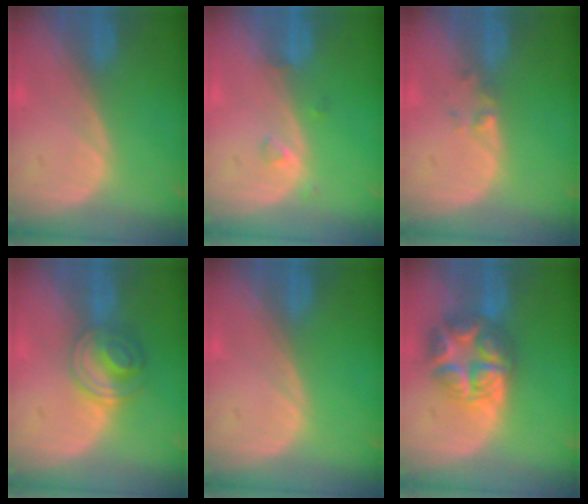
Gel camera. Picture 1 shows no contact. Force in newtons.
{"total": 1.5, "press": 1.5, "slide": 0.1}
{"total": 1.4, "press": 1.2, "slide": 0.7}
{"total": 6.2, "press": 5.4, "slide": 3.0}
{"total": 0.0}
{"total": 9.0, "press": 9.0, "slide": 0.5}